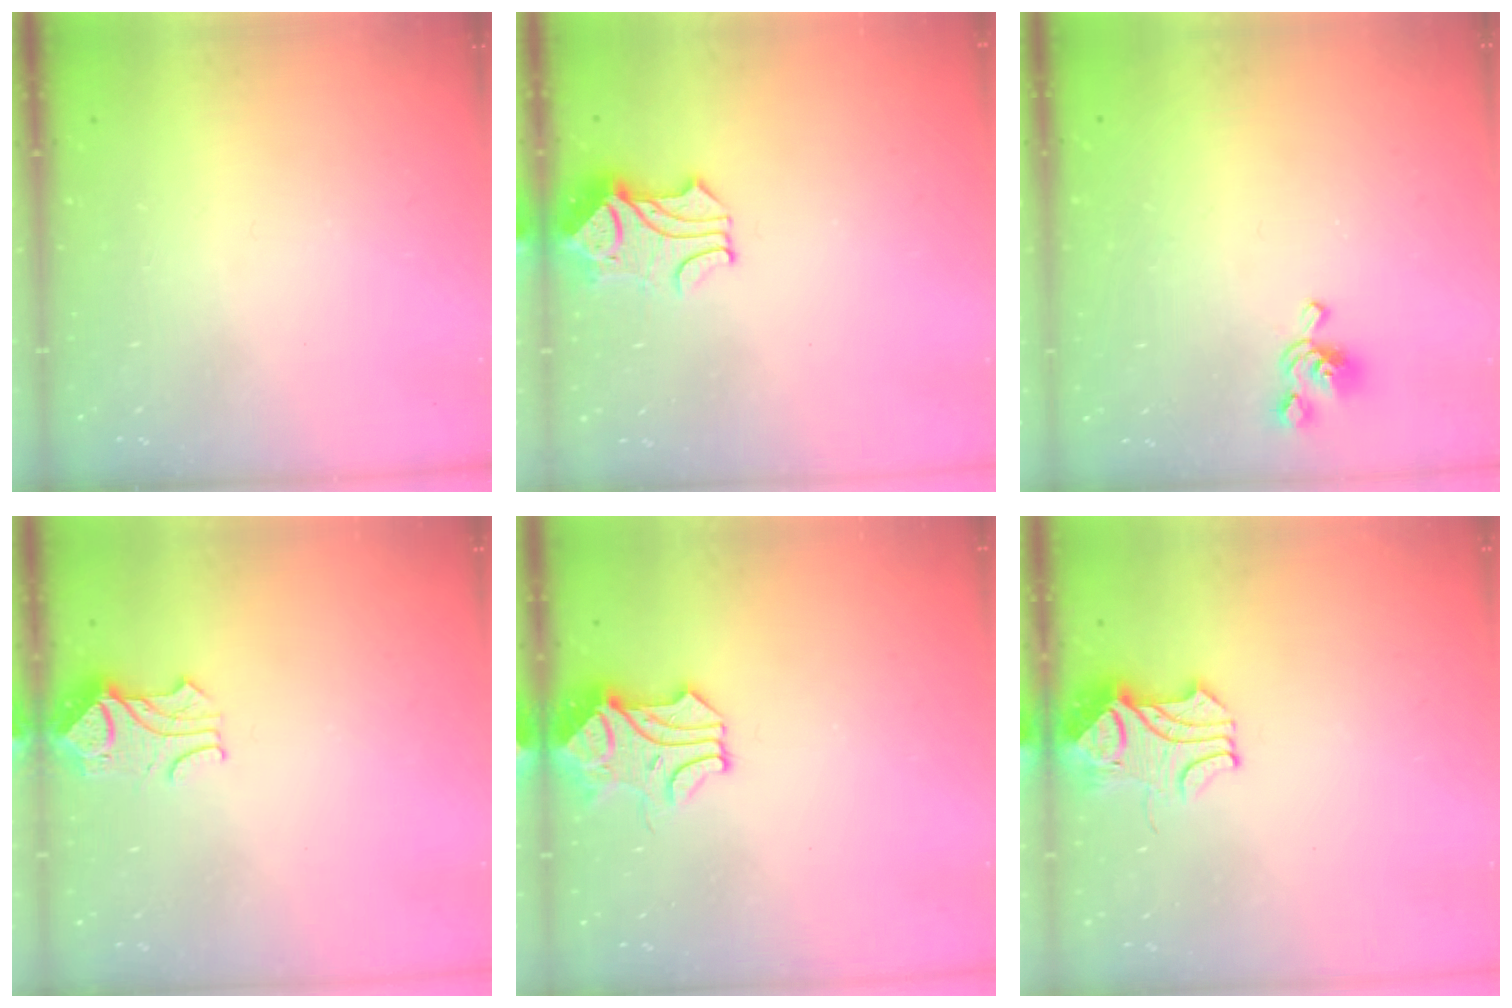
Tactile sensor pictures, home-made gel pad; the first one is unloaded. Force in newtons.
{"total": 1.6, "press": 1.2, "slide": 1.0}
{"total": 2.8, "press": 2.6, "slide": 0.8}
{"total": 1.1, "press": 0.7, "slide": 0.9}
{"total": 1.0, "press": 0.5, "slide": 0.8}
{"total": 2.4, "press": 2.3, "slide": 0.9}